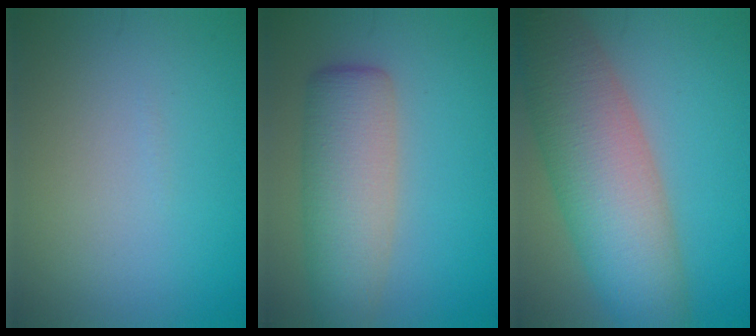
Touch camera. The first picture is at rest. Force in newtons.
{"total": 6.8, "press": 6.8, "slide": 0.3}
{"total": 11.0, "press": 10.9, "slide": 0.8}